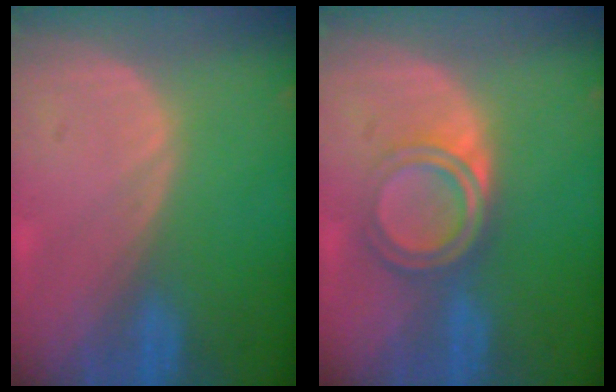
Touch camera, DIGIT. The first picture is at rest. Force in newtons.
{"total": 5.3, "press": 4.9, "slide": 2.0}